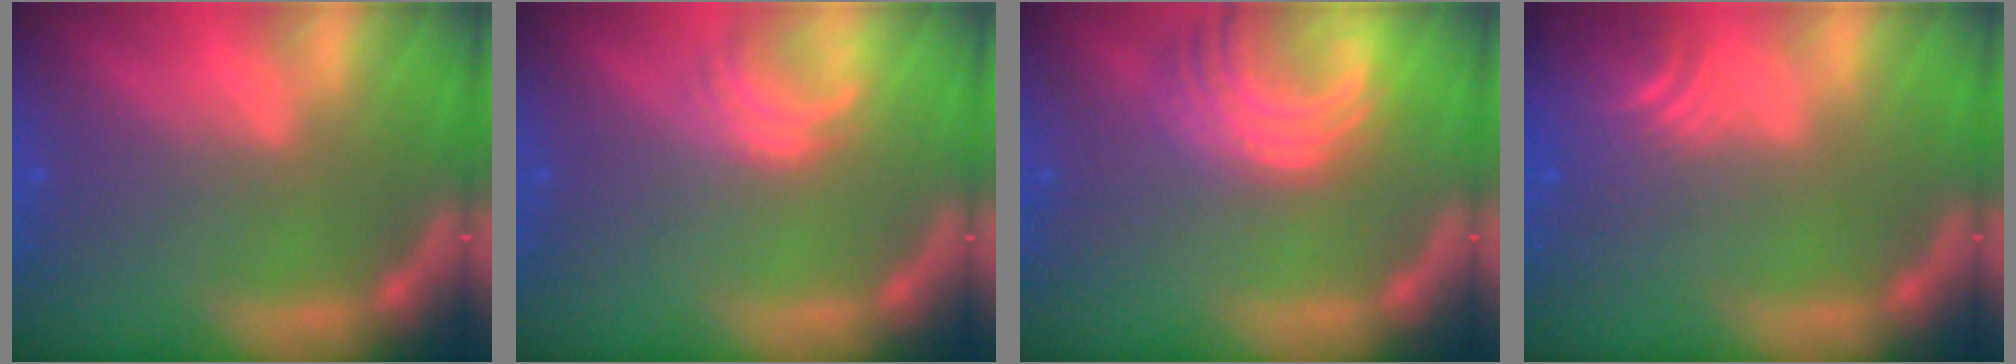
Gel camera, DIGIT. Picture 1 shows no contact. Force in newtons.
{"total": 2.5}
{"total": 7.6}
{"total": 5.1}